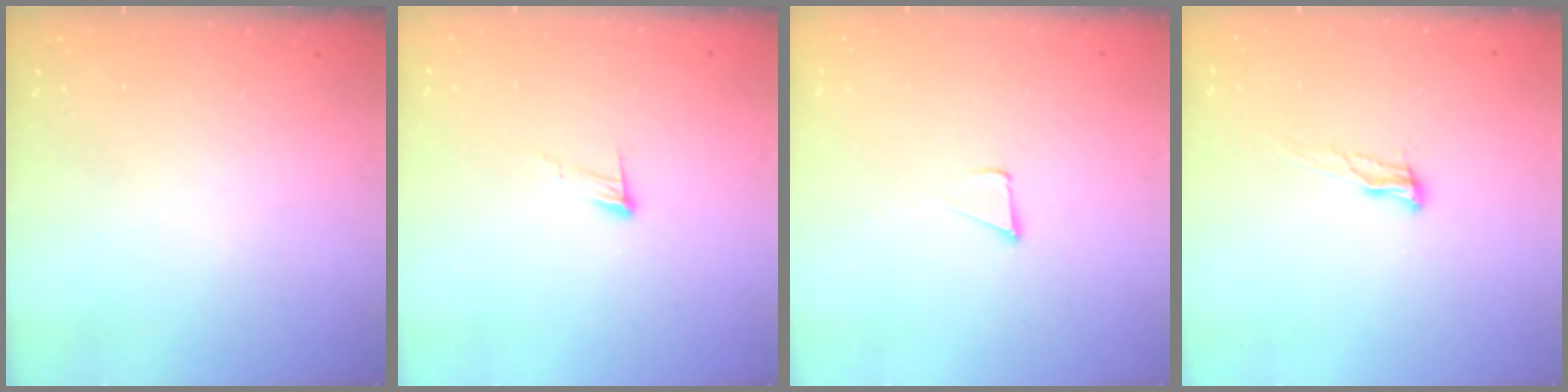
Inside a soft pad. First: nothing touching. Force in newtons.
{"total": 6.5, "press": 6.5, "slide": 0.5}
{"total": 1.5, "press": 1.5, "slide": 0.1}
{"total": 8.6, "press": 8.2, "slide": 2.5}